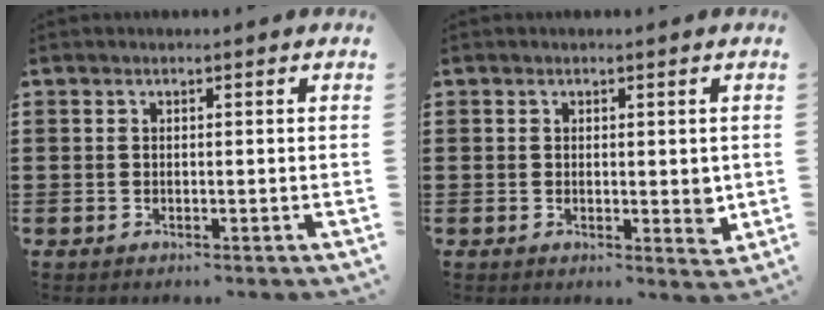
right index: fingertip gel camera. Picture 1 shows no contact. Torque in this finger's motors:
{"motor_torque": [2.14, 0.00, 0.00, 0.01]}